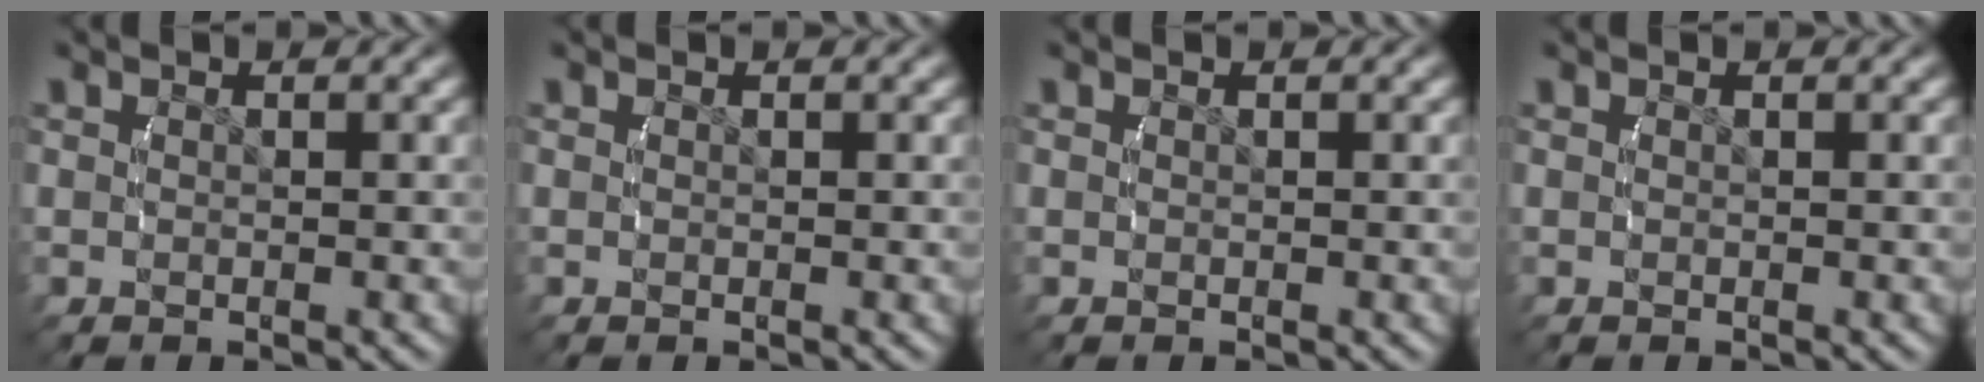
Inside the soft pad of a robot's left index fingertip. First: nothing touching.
{"total": 0.0}
{"total": 0.0}
{"total": 0.0}